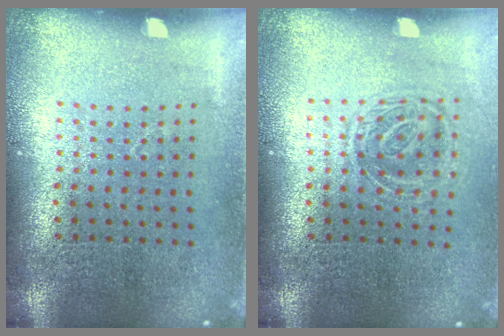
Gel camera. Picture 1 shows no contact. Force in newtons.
{"total": 1.2, "press": 1.0, "slide": 0.7}